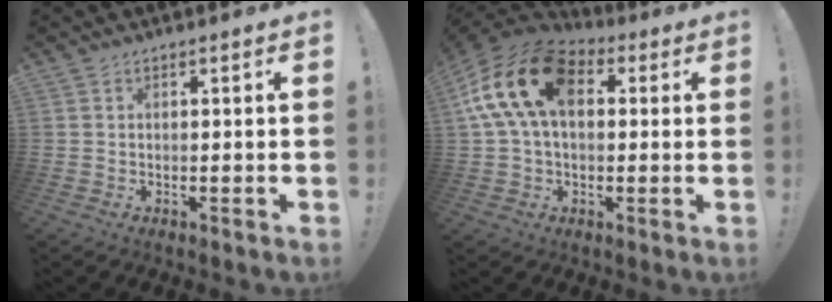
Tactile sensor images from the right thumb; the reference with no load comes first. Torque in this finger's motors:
{"motor_torque": [2.53, 2.48, 0.50, -0.07, 0.49]}